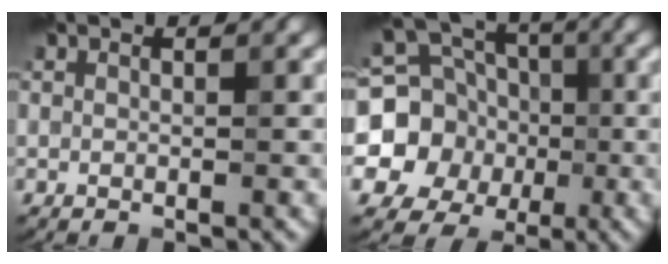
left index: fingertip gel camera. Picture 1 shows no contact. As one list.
[{"total": 11.7, "force": [-0.4, 10.9, 4.4], "torque": [-0.114, 0.023, -0.035]}]